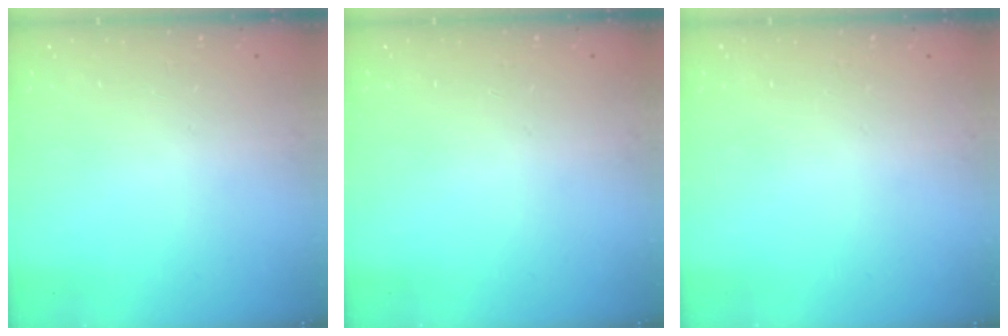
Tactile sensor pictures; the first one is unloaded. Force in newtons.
{"total": 0.0}
{"total": 0.0}